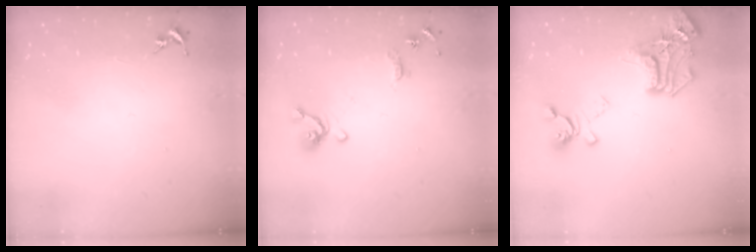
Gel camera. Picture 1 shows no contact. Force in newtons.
{"total": 11.5, "press": 11.4, "slide": 1.6}
{"total": 19.7, "press": 19.7, "slide": 1.4}